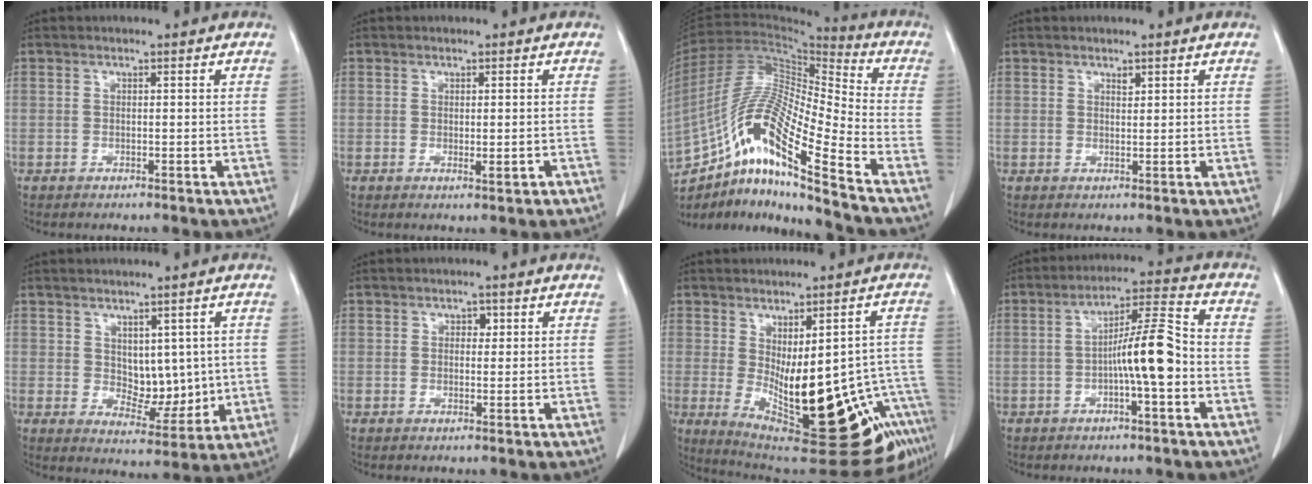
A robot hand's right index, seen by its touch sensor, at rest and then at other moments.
{"total": 1.8, "force": [-0.6, 0.4, 1.7], "torque": [-0.024, -0.006, -0.004]}
{"total": 18.7, "force": [-12.2, 0.7, 14.2], "torque": [-0.289, -0.009, -0.221]}
{"total": 1.5, "force": [1.0, 0.8, 0.7], "torque": [-0.008, -0.005, 0.017]}
{"total": 6.8, "force": [1.1, 4.1, 5.3], "torque": [-0.072, -0.005, 0.034]}
{"total": 1.4, "force": [0.6, 1.0, 0.9], "torque": [-0.010, -0.002, 0.007]}
{"total": 22.2, "force": [-9.0, 6.0, 19.3], "torque": [-0.204, -0.017, -0.107]}
{"total": 9.2, "force": [-1.8, 0.7, 9.0], "torque": [-0.153, 0.020, -0.035]}